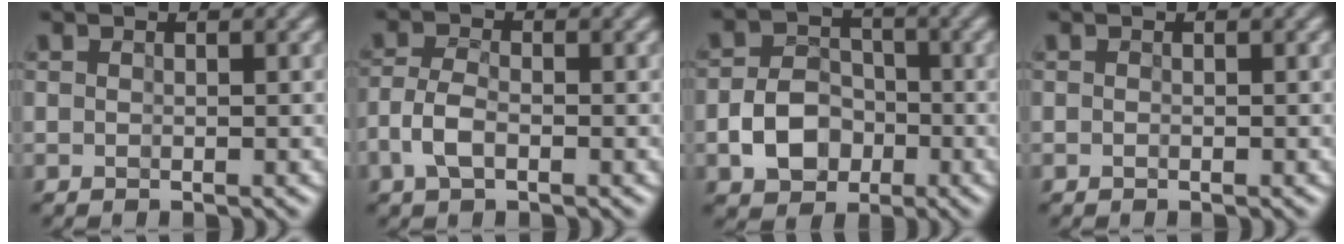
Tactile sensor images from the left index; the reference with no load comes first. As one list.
[{"total": 2.7, "force": [-1.3, 1.2, 2.0], "torque": [-0.046, 0.006, -0.027]}, {"total": 4.6, "force": [-1.7, 3.4, 2.6], "torque": [-0.043, 0.003, -0.029]}, {"total": 0.0}]